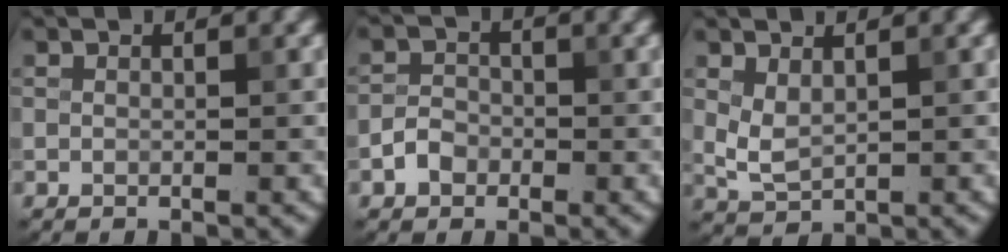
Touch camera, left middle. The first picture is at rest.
{"total": 2.0, "force": [-1.0, 1.5, 0.8], "torque": [-0.011, 0.006, -0.024]}
{"total": 2.1, "force": [0.8, 1.1, 1.6], "torque": [-0.037, -0.001, 0.022]}